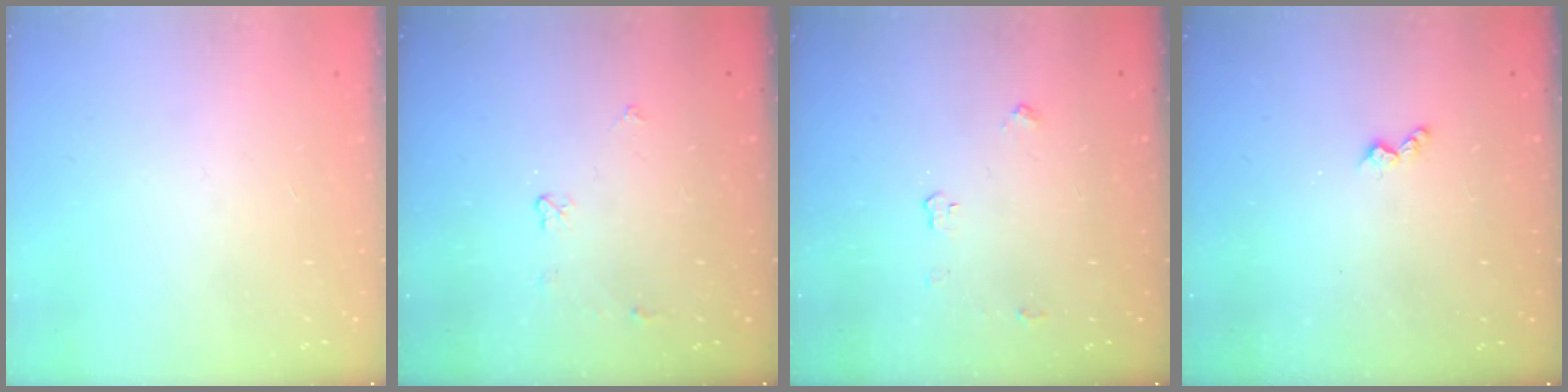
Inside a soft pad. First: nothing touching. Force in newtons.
{"total": 3.4, "press": 3.4, "slide": 0.6}
{"total": 3.0, "press": 2.9, "slide": 0.5}
{"total": 3.6, "press": 3.5, "slide": 0.6}